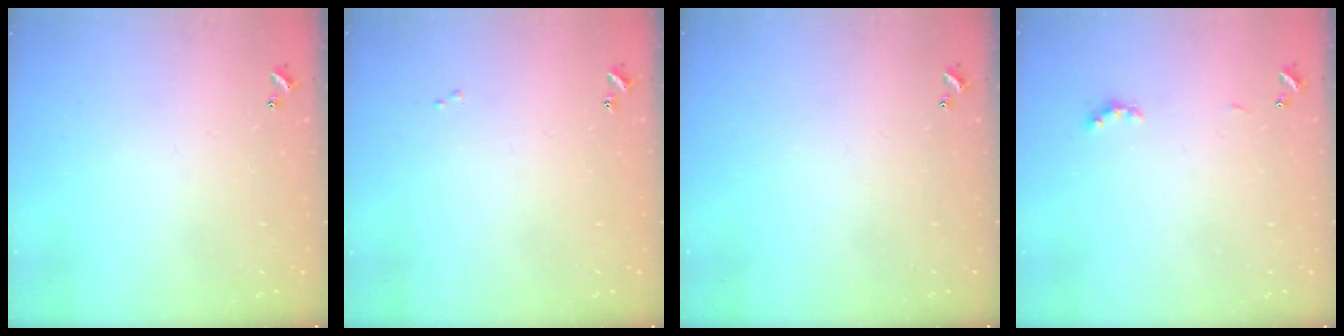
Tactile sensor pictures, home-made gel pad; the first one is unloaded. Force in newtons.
{"total": 0.0}
{"total": 0.0}
{"total": 2.6, "press": 2.5, "slide": 0.6}